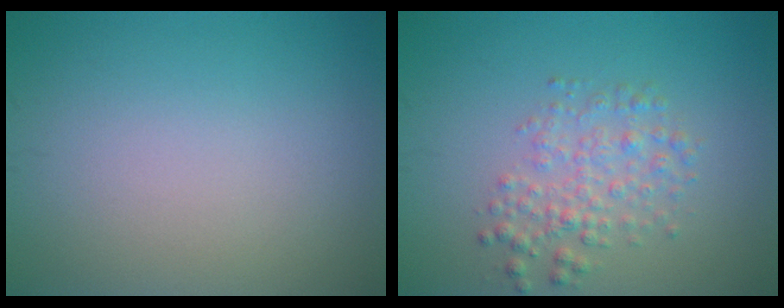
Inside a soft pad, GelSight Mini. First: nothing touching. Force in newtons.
{"total": 2.9, "press": 2.9, "slide": 0.1}